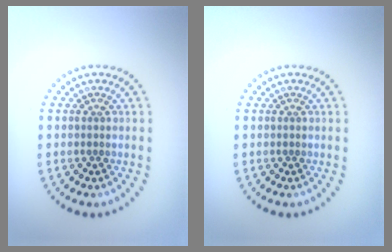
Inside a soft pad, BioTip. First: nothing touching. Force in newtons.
{"total": 0.0}